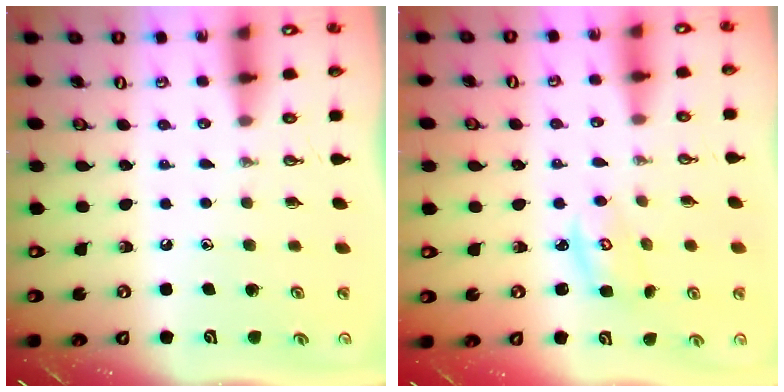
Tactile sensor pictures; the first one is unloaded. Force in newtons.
{"total": 3.0, "press": 3.0, "slide": 0.3}